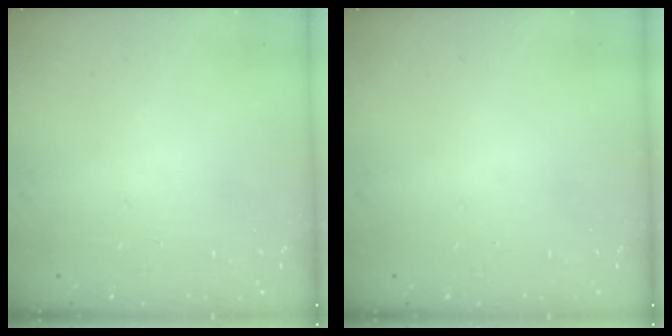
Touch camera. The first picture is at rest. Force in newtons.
{"total": 0.0}